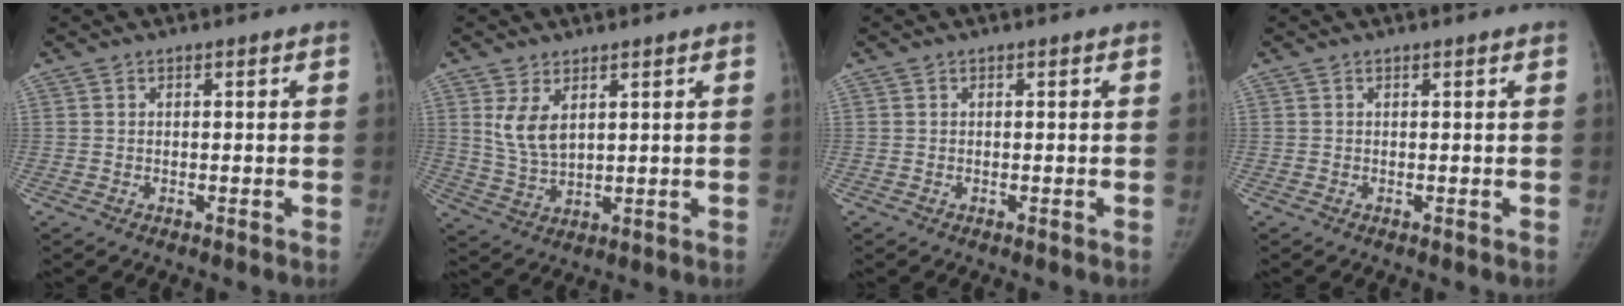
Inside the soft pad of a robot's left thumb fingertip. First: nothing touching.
{"total": 6.2, "force": [2.7, 3.2, 4.6], "torque": [-0.079, -0.015, 0.065]}
{"total": 0.0}
{"total": 0.0}